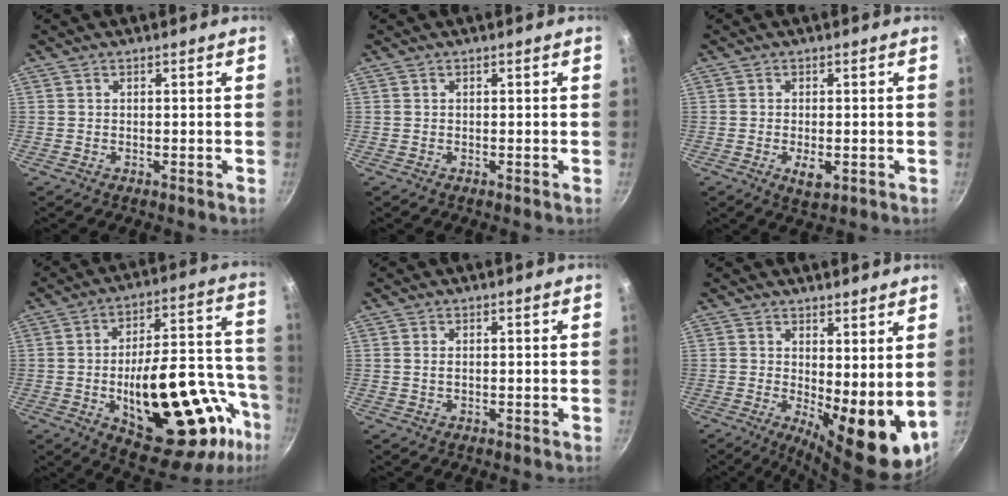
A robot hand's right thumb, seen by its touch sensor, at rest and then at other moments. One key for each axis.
{"total": 0.0}
{"total": 3.7, "fx": -1.0, "fy": 1.8, "fz": 3.1, "tx": -0.048, "ty": -0.004, "tz": -0.012}
{"total": 29.1, "fx": -8.9, "fy": 13.6, "fz": 24.1, "tx": -0.290, "ty": 0.040, "tz": -0.109}
{"total": 0.9, "fx": 0.1, "fy": 0.4, "fz": 0.8, "tx": -0.015, "ty": 0.000, "tz": 0.003}
{"total": 12.6, "fx": 1.3, "fy": 4.8, "fz": 11.6, "tx": -0.130, "ty": -0.024, "tz": 0.030}